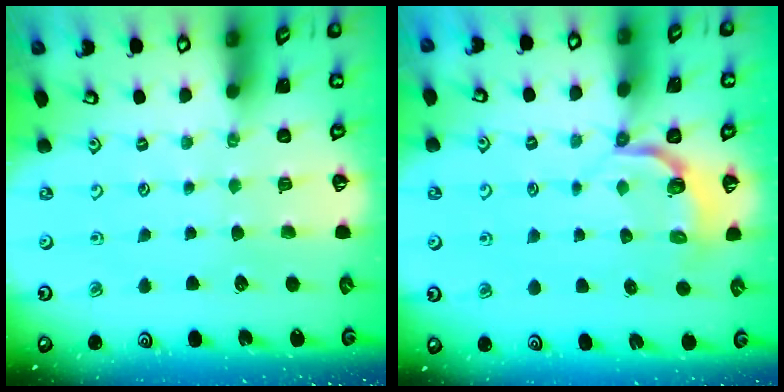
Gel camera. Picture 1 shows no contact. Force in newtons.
{"total": 3.9, "press": 2.5, "slide": 3.0}